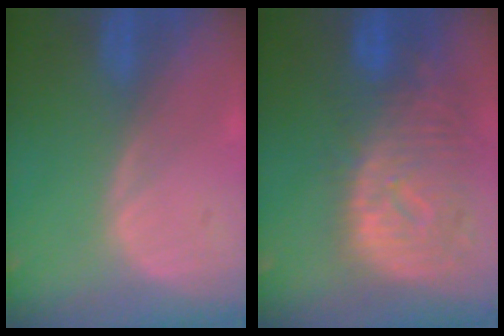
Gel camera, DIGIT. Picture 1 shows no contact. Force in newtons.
{"total": 12.0, "press": 10.4, "slide": 6.0}